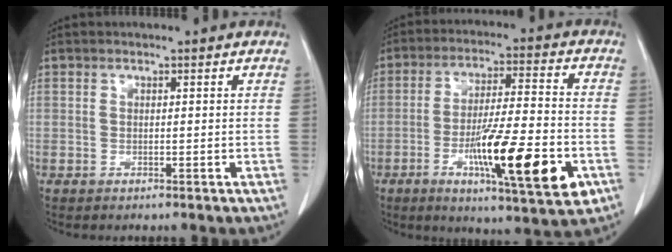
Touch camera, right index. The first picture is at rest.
{"total": 18.2, "force": [-6.2, 2.5, 16.9], "torque": [-0.265, -0.014, -0.094]}